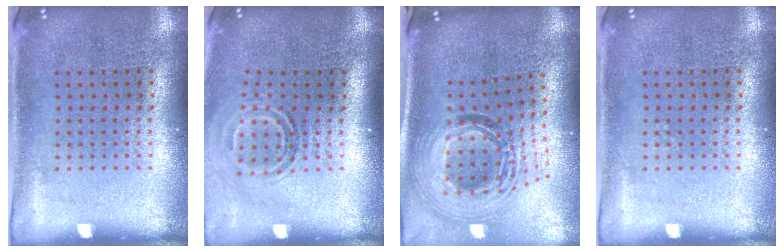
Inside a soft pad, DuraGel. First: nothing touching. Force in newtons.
{"total": 1.7, "press": 1.1, "slide": 1.2}
{"total": 2.0, "press": 1.6, "slide": 1.2}
{"total": 0.0}